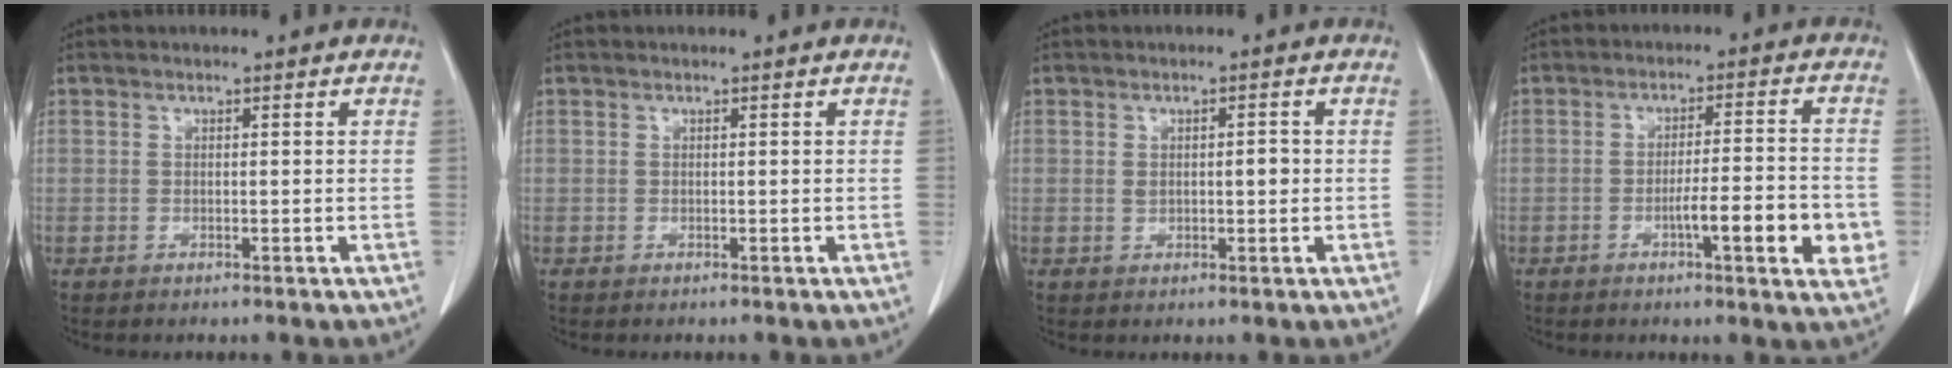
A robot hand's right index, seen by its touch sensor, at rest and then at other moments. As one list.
[{"total": 0.0}, {"total": 2.6, "force": [0.2, 1.1, 2.3], "torque": [-0.040, 0.005, 0.006]}, {"total": 9.7, "force": [-3.1, 0.9, 9.2], "torque": [-0.120, -0.001, -0.042]}]